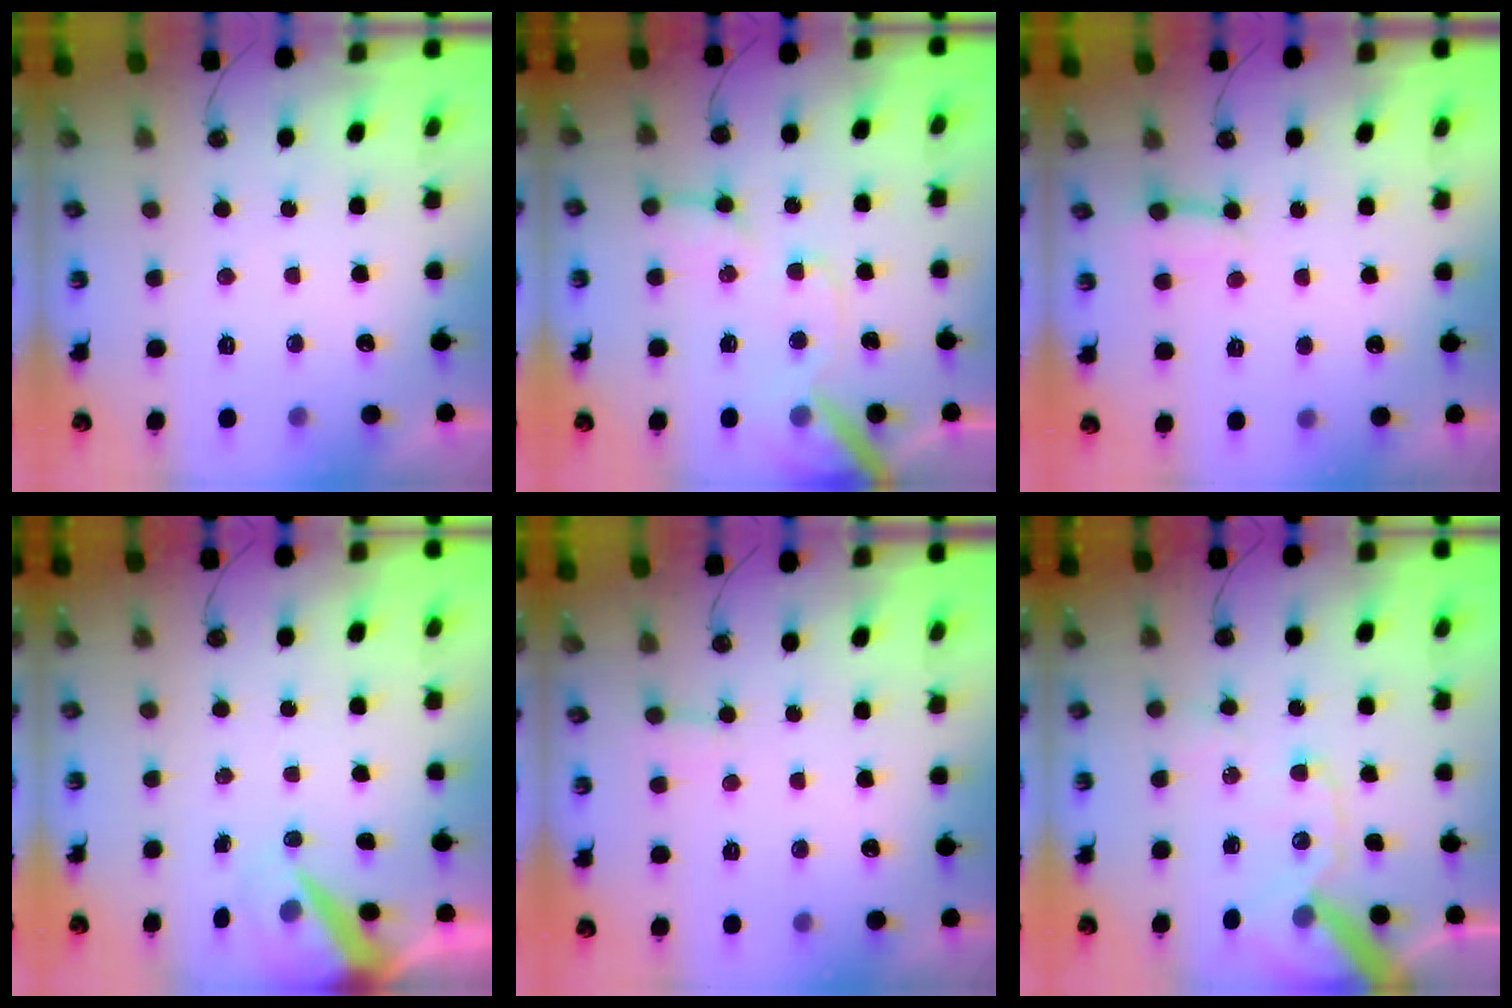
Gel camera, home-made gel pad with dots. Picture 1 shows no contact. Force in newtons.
{"total": 12.4, "press": 12.3, "slide": 2.0}
{"total": 3.7, "press": 3.6, "slide": 0.4}
{"total": 6.7, "press": 6.7, "slide": 0.8}
{"total": 3.5, "press": 3.5, "slide": 0.3}
{"total": 13.3, "press": 13.2, "slide": 2.0}